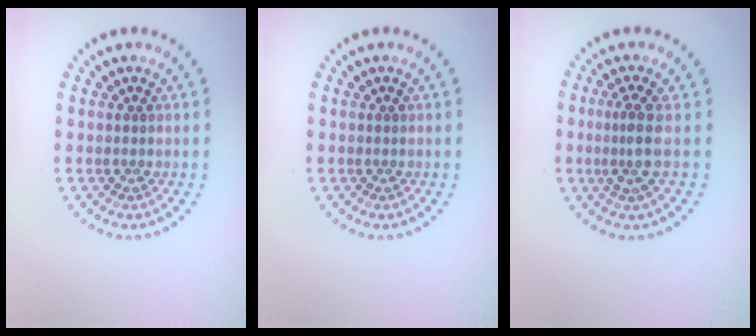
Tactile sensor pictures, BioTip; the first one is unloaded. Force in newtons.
{"total": 0.0}
{"total": 2.6, "press": 2.0, "slide": 1.6}